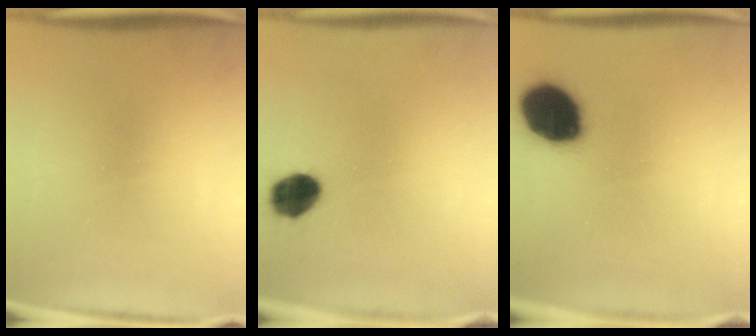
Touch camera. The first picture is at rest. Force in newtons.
{"total": 8.0}
{"total": 15.0}